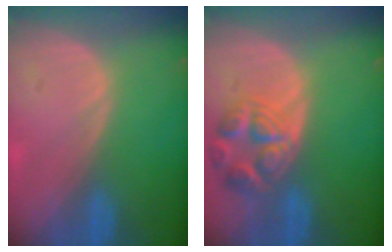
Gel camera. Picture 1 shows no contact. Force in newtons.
{"total": 7.7, "press": 6.8, "slide": 3.5}